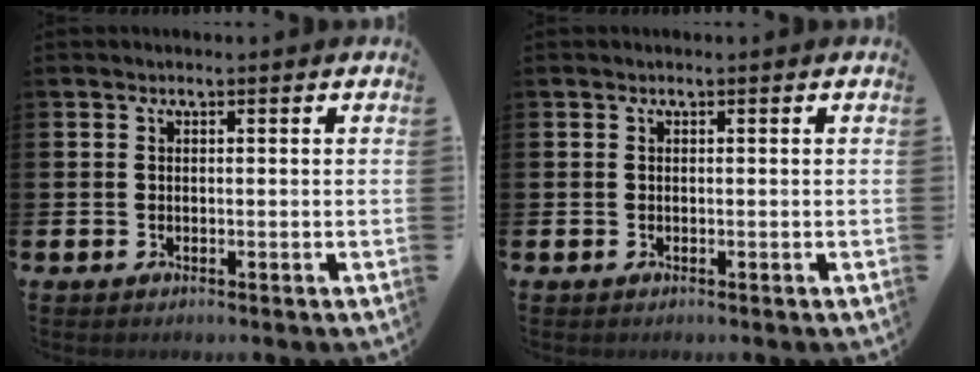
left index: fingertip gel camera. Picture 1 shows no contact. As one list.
[{"total": 0.0}]